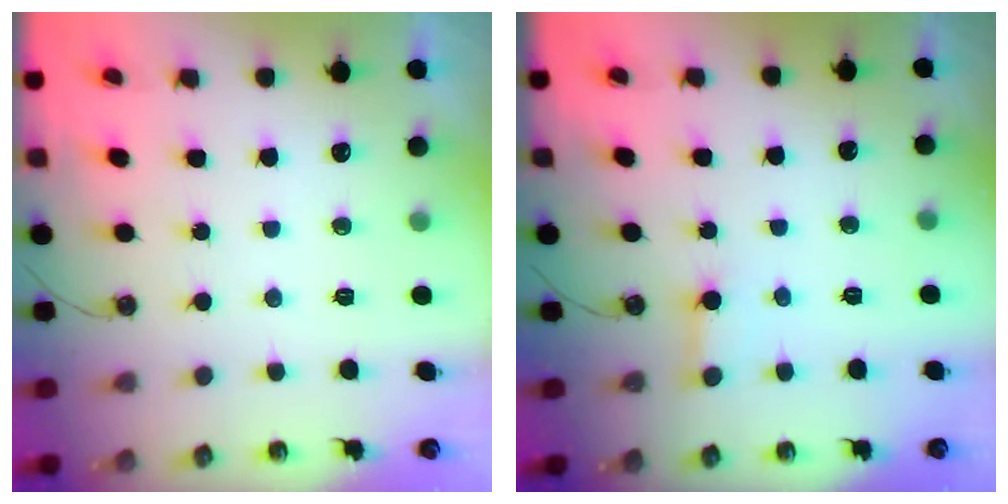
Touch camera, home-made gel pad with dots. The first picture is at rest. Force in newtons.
{"total": 2.5, "press": 2.5, "slide": 0.1}